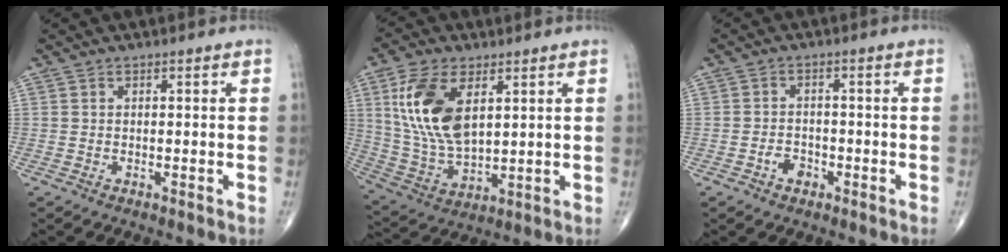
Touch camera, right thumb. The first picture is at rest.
{"total": 15.4, "force": [5.0, 8.0, 12.2], "torque": [-0.242, -0.018, 0.107]}
{"total": 3.0, "force": [-1.5, 2.1, 1.5], "torque": [-0.016, 0.013, -0.026]}